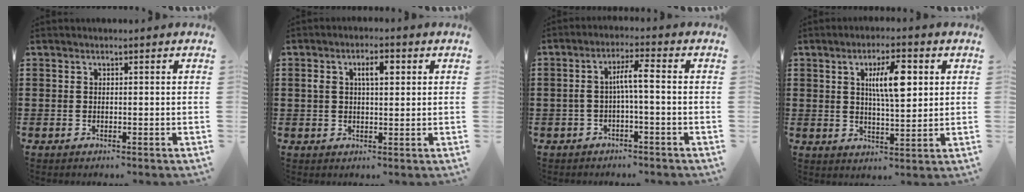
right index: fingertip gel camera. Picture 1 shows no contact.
{"total": 4.3, "force": [1.2, 1.8, 3.7], "torque": [-0.068, 0.009, 0.015]}
{"total": 4.4, "force": [-0.5, 0.5, 4.4], "torque": [-0.083, 0.007, -0.015]}
{"total": 7.6, "force": [2.3, 2.3, 6.8], "torque": [-0.131, 0.007, 0.034]}